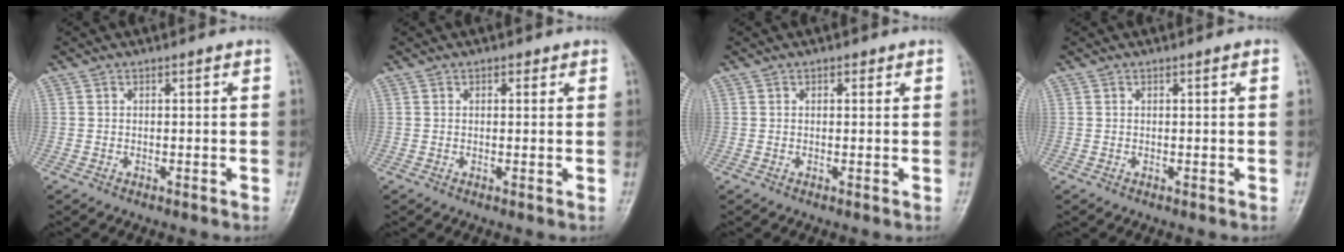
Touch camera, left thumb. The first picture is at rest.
{"total": 1.2, "force": [0.7, 0.8, 0.5], "torque": [0.004, -0.002, 0.005]}
{"total": 1.0, "force": [0.6, 0.7, 0.5], "torque": [0.002, -0.002, 0.004]}
{"total": 0.5, "force": [0.2, 0.0, 0.5], "torque": [-0.008, 0.001, 0.002]}